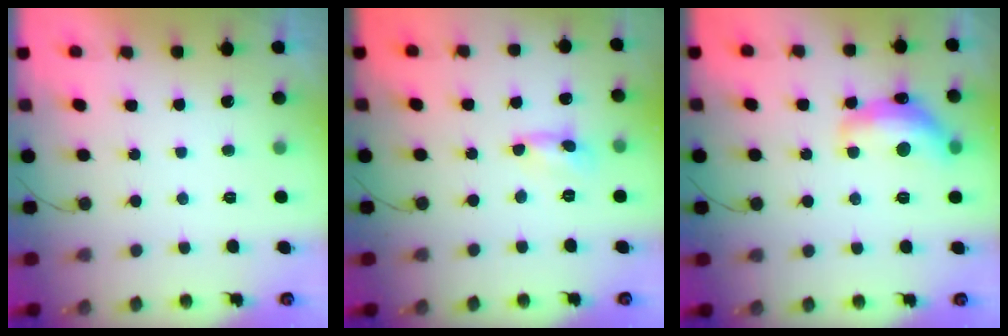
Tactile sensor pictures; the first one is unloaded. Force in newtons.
{"total": 1.0, "press": 1.0, "slide": 0.1}
{"total": 16.3, "press": 16.3, "slide": 1.0}